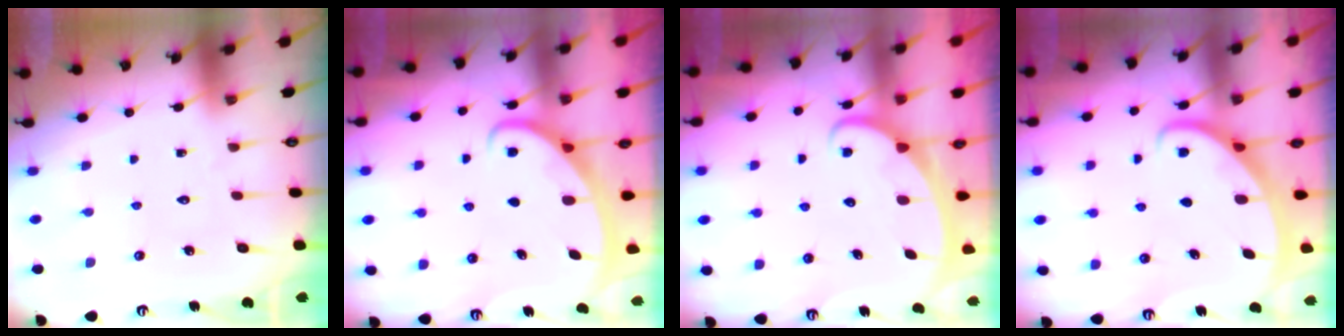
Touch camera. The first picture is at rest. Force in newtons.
{"total": 2.8, "press": 2.8, "slide": 0.4}
{"total": 2.5, "press": 2.4, "slide": 0.3}
{"total": 3.0, "press": 3.0, "slide": 0.1}